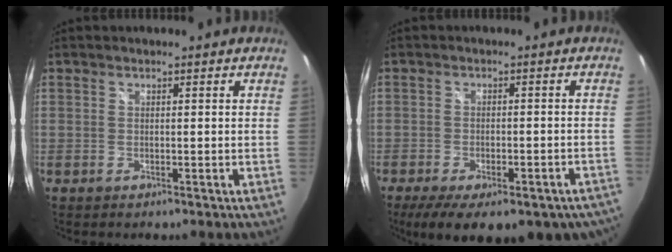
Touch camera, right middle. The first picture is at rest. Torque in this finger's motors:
{"motor_torque": [1.12, -1.01, 0.43, 0.11]}